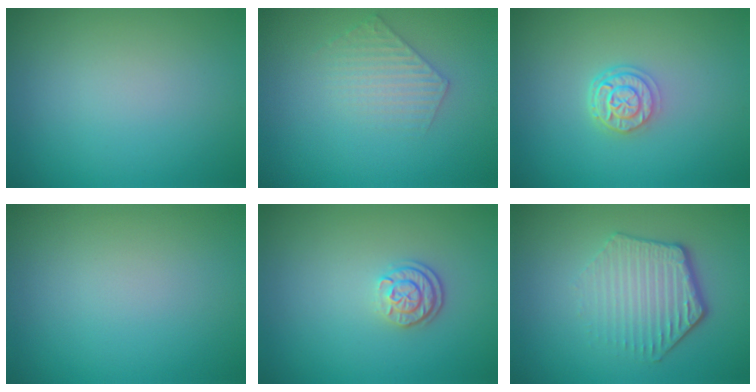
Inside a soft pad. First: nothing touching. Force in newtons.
{"total": 2.2, "press": 2.1, "slide": 0.4}
{"total": 2.7, "press": 2.2, "slide": 1.5}
{"total": 0.0}
{"total": 2.3, "press": 1.7, "slide": 1.4}
{"total": 4.2, "press": 3.2, "slide": 2.7}